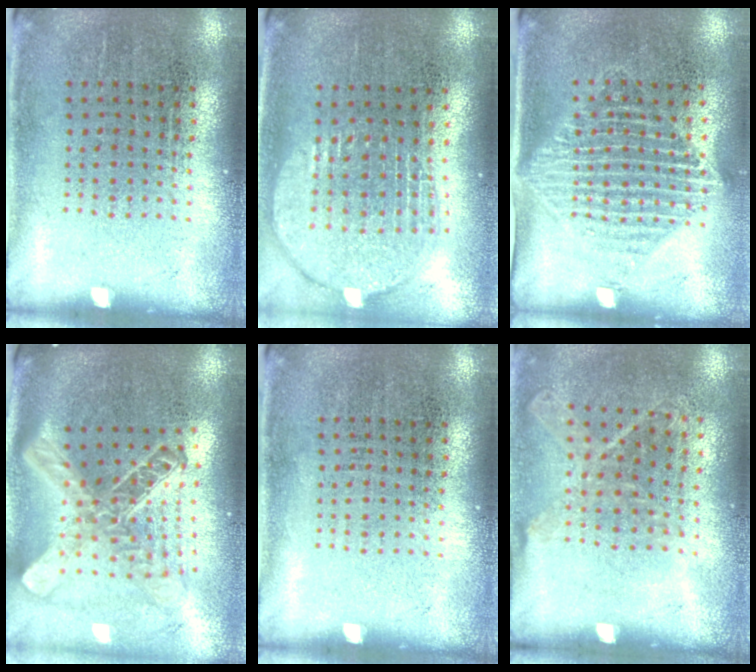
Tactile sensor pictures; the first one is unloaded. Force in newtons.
{"total": 1.9, "press": 1.6, "slide": 1.0}
{"total": 1.5, "press": 1.3, "slide": 0.8}
{"total": 2.6, "press": 1.9, "slide": 1.8}
{"total": 0.0}
{"total": 1.2, "press": 1.0, "slide": 0.6}